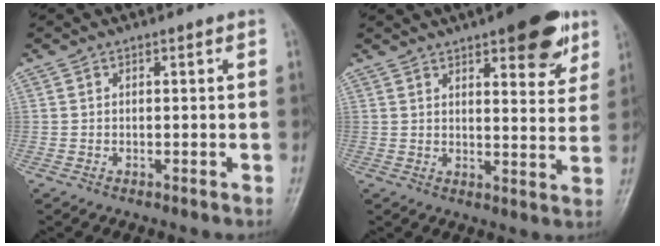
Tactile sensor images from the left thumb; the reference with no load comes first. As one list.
[{"total": 13.4, "force": [8.0, 4.5, 9.8], "torque": [-0.095, -0.033, 0.104]}]